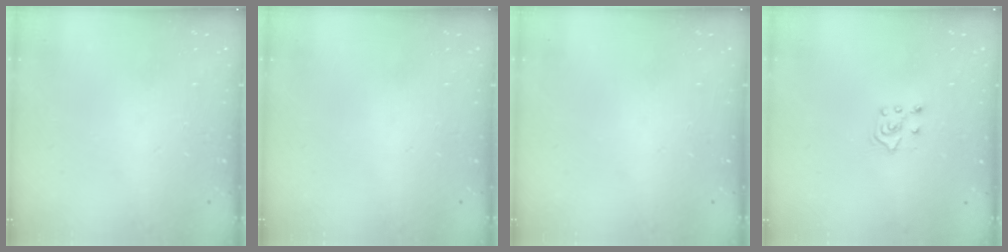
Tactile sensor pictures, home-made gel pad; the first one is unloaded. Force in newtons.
{"total": 0.0}
{"total": 0.0}
{"total": 5.5, "press": 5.5, "slide": 0.4}